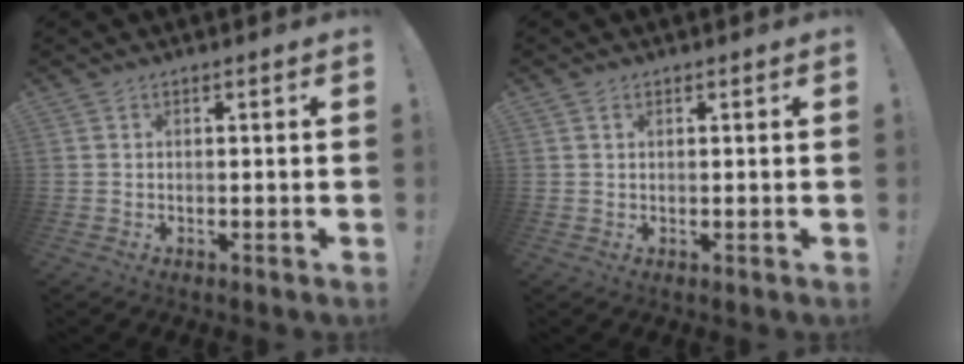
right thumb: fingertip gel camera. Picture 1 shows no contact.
{"total": 0.9, "force": [0.6, 0.6, 0.4], "torque": [-0.007, -0.001, 0.012]}